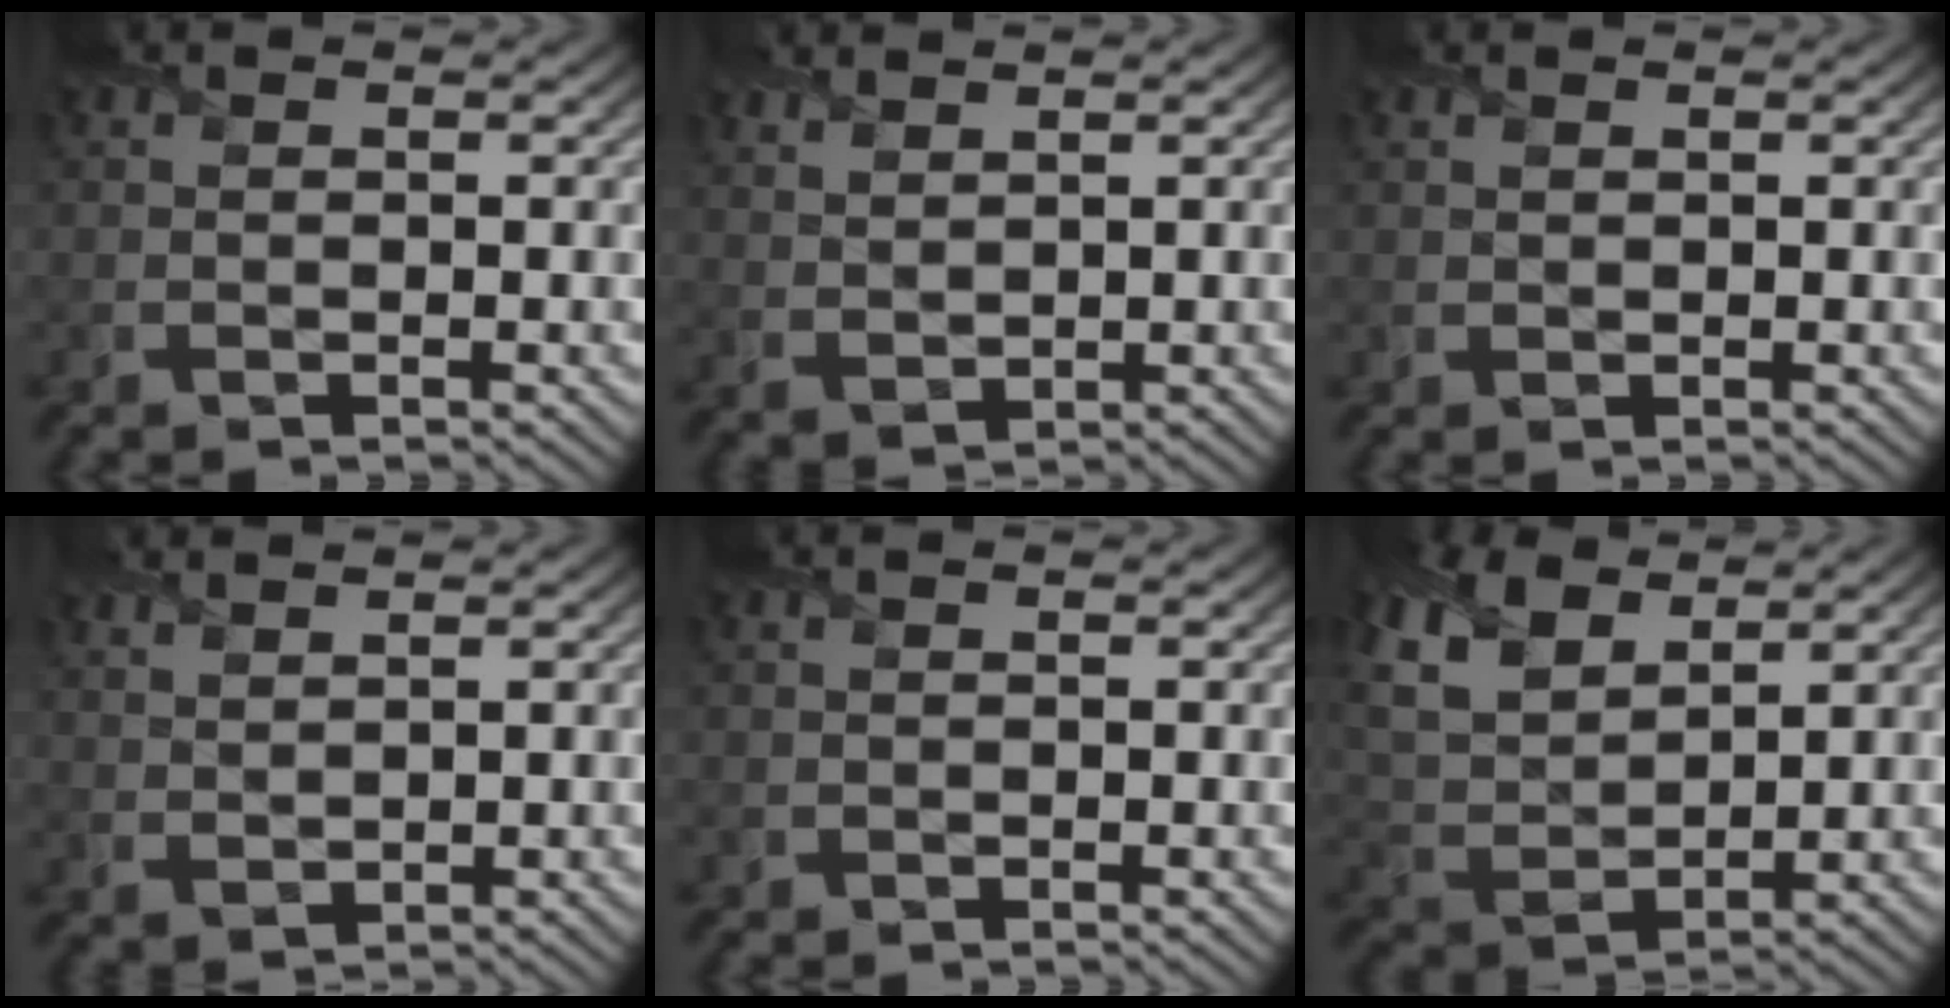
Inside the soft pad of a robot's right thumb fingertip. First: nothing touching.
{"total": 3.1, "force": [2.4, 1.4, 1.5], "torque": [-0.040, 0.001, 0.056]}
{"total": 1.0, "force": [0.7, 0.6, 0.1], "torque": [-0.004, -0.002, 0.017]}
{"total": 2.5, "force": [2.0, 1.1, 1.2], "torque": [-0.032, 0.001, 0.047]}
{"total": 0.8, "force": [-0.2, 0.8, 0.0], "torque": [0.002, -0.005, -0.007]}
{"total": 10.2, "force": [6.0, 5.5, 6.0], "torque": [-0.176, 0.014, 0.122]}